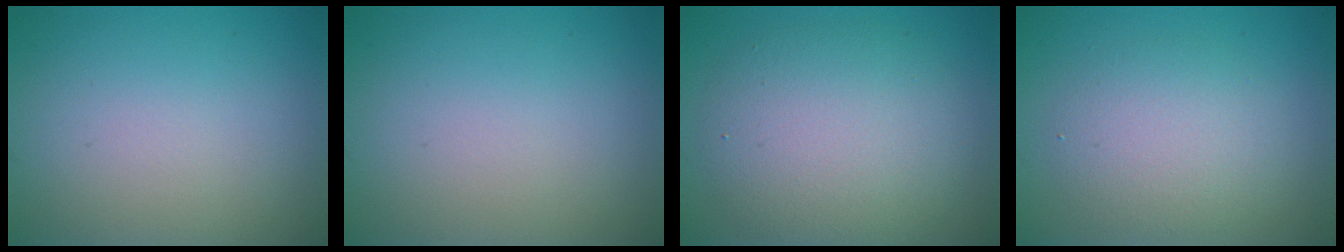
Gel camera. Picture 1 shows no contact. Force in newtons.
{"total": 0.0}
{"total": 6.6, "press": 6.6, "slide": 0.5}
{"total": 3.6, "press": 3.6, "slide": 0.2}